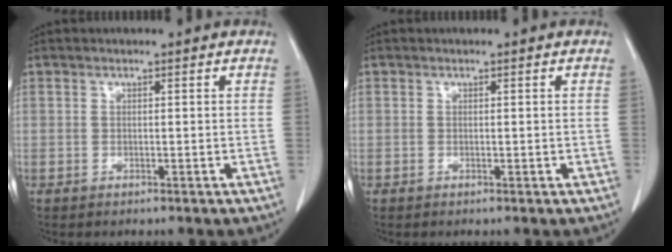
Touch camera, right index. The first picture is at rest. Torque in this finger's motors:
{"motor_torque": [-0.31, 0.31, -0.04, 0.04]}